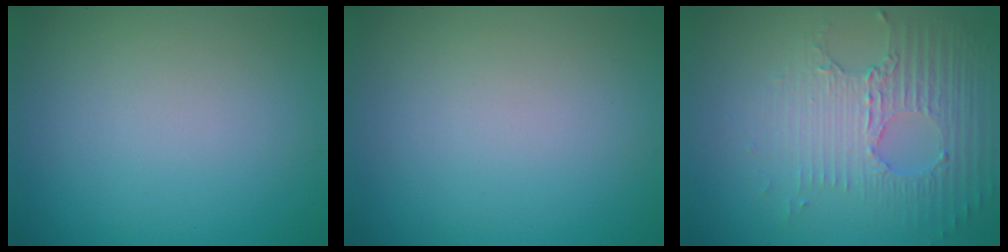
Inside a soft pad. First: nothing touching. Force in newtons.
{"total": 0.0}
{"total": 5.3, "press": 3.3, "slide": 4.1}